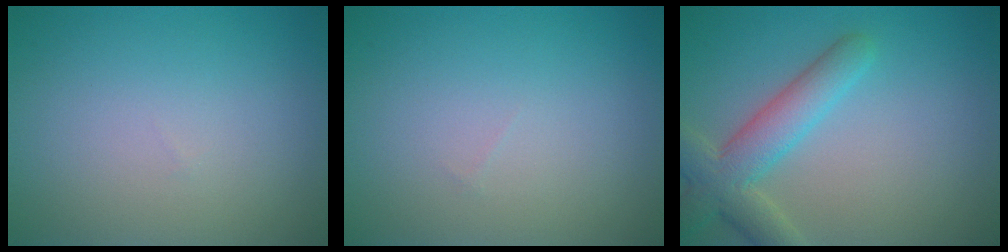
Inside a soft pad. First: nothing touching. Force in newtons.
{"total": 0.0}
{"total": 5.0, "press": 4.9, "slide": 0.3}